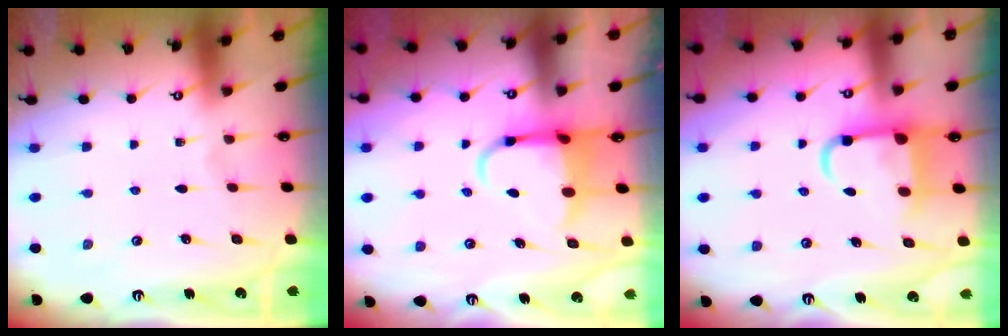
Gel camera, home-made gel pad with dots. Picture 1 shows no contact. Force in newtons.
{"total": 6.5, "press": 6.3, "slide": 1.5}
{"total": 7.7, "press": 7.5, "slide": 1.3}